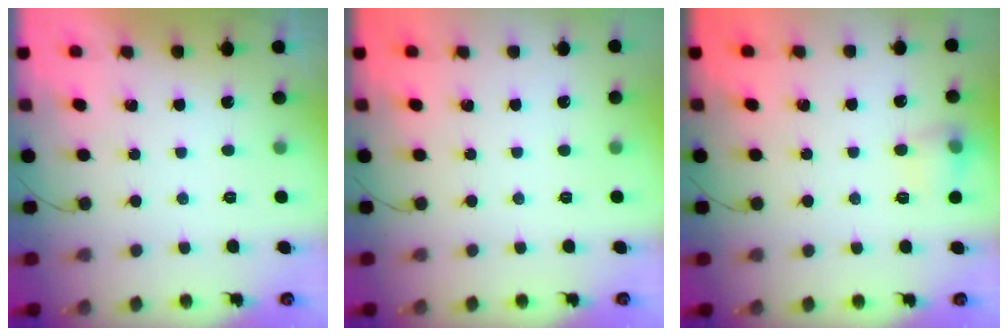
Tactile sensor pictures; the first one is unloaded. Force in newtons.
{"total": 0.0}
{"total": 8.5, "press": 8.4, "slide": 0.8}